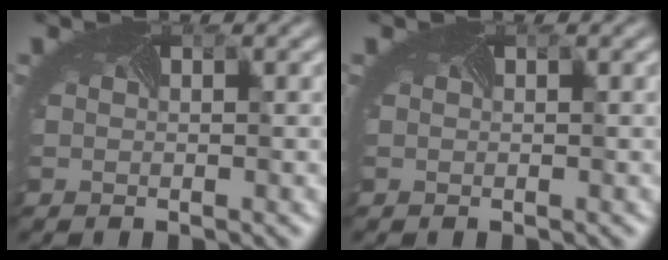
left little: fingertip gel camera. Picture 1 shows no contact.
{"total": 0.0}